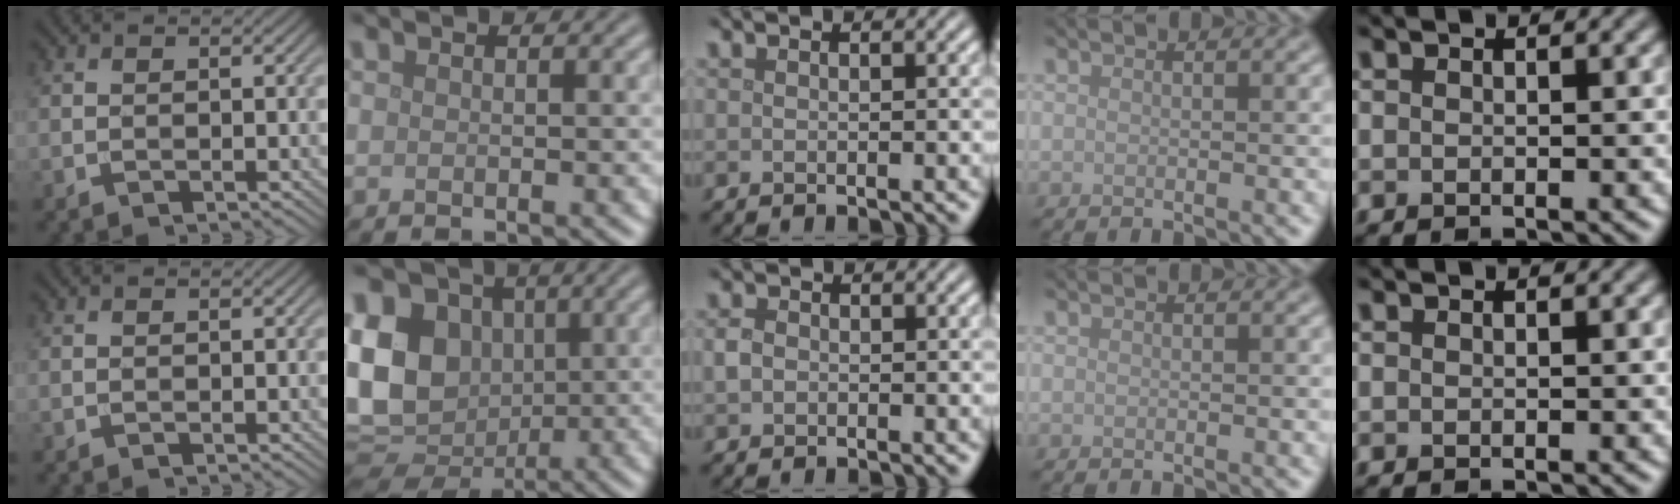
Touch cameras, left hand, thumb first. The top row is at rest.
{"index": {"total": 14.6, "force": [1.6, 11.7, 8.5], "torque": [-0.182, 0.005, 0.014]}, "middle": {"total": 1.2, "force": [-0.1, 1.0, 0.6], "torque": [-0.013, 0.000, -0.007]}}